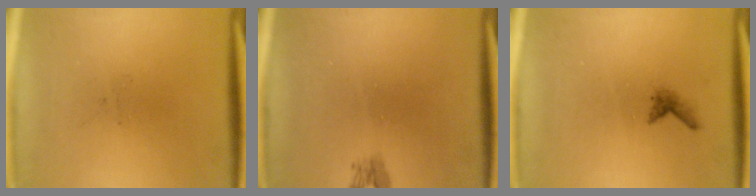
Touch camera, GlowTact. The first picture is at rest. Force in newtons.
{"total": 1.1}
{"total": 0.9}